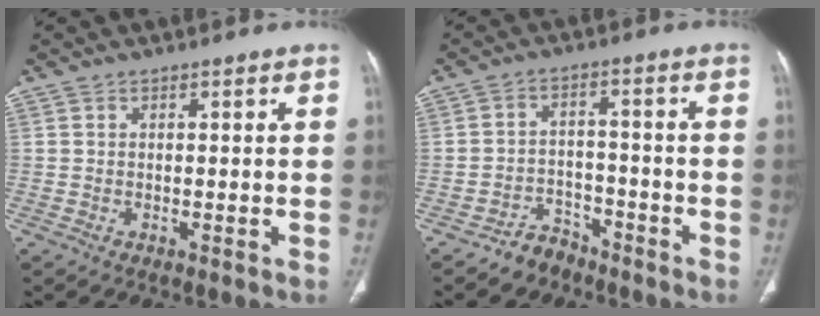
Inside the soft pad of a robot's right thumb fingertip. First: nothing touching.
{"total": 5.1, "force": [-4.1, 3.0, 0.6], "torque": [0.003, 0.038, -0.069]}